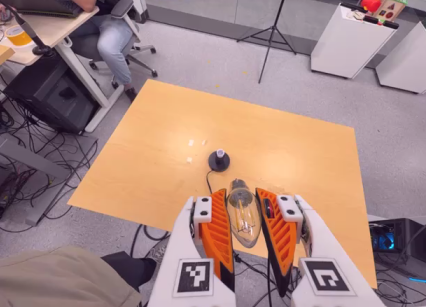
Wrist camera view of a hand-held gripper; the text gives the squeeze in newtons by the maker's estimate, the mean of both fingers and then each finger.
{"total": 19.4, "left": 21.0, "right": 17.8}